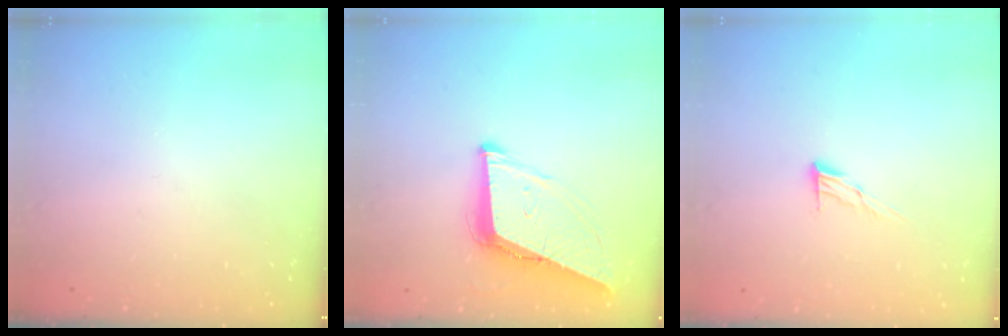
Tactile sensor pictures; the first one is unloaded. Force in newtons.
{"total": 10.0, "press": 9.3, "slide": 3.5}
{"total": 7.2, "press": 7.1, "slide": 1.2}